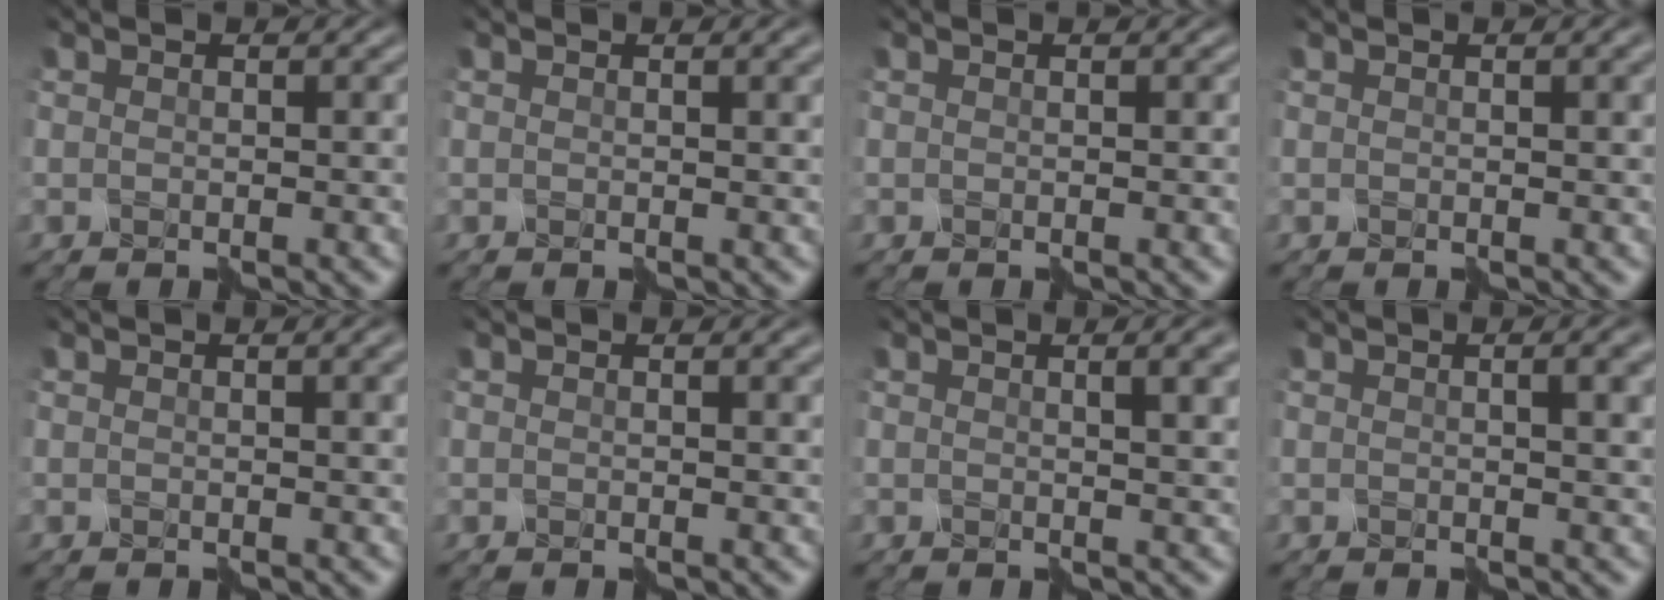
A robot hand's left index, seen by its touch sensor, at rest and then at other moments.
{"total": 1.6, "force": [0.6, 0.4, 1.5], "torque": [-0.017, 0.003, 0.005]}
{"total": 0.0}
{"total": 1.4, "force": [0.5, 0.4, 1.3], "torque": [-0.015, 0.004, 0.003]}
{"total": 2.2, "force": [0.7, 0.7, 2.0], "torque": [-0.016, 0.007, 0.003]}
{"total": 1.3, "force": [0.6, 0.2, 1.1], "torque": [-0.017, 0.003, 0.005]}
{"total": 4.6, "force": [1.9, 1.8, 3.8], "torque": [-0.026, 0.021, 0.003]}
{"total": 3.9, "force": [1.4, 1.5, 3.4], "torque": [-0.031, 0.013, 0.001]}